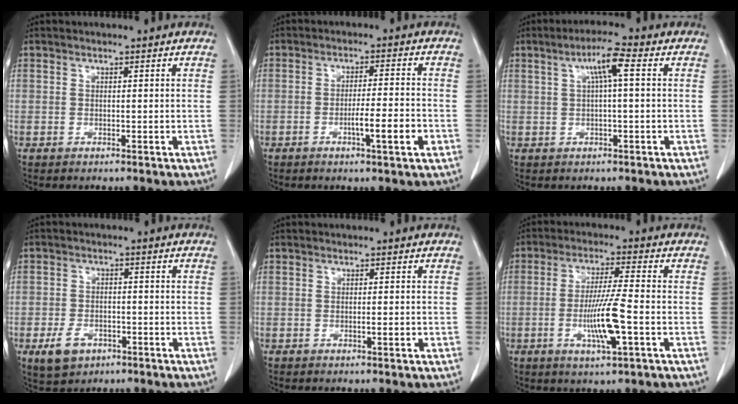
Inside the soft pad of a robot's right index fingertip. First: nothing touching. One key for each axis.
{"total": 5.9, "fx": -2.2, "fy": -0.1, "fz": 5.4, "tx": -0.081, "ty": -0.005, "tz": -0.034}
{"total": 4.7, "fx": 1.3, "fy": 0.2, "fz": 4.5, "tx": -0.082, "ty": 0.013, "tz": 0.022}
{"total": 5.2, "fx": -2.7, "fy": 3.5, "fz": 2.8, "tx": -0.055, "ty": 0.001, "tz": -0.039}
{"total": 0.9, "fx": -0.3, "fy": 0.0, "fz": 0.9, "tx": -0.014, "ty": 0.000, "tz": -0.004}
{"total": 8.7, "fx": -2.4, "fy": 0.1, "fz": 8.4, "tx": -0.159, "ty": -0.010, "tz": -0.045}